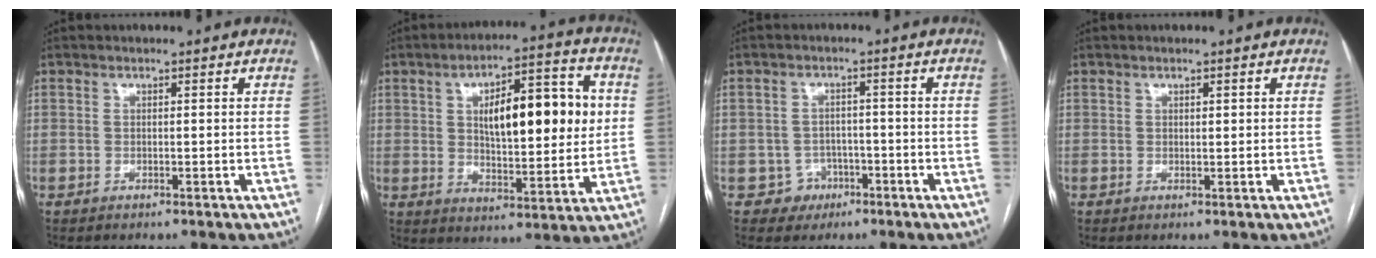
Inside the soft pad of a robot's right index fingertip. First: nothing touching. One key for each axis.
{"total": 16.8, "fx": 3.3, "fy": 5.7, "fz": 15.5, "tx": -0.228, "ty": 0.025, "tz": 0.054}
{"total": 3.7, "fx": -1.6, "fy": 3.3, "fz": -0.2, "tx": 0.017, "ty": 0.017, "tz": -0.020}
{"total": 0.7, "fx": 0.4, "fy": 0.3, "fz": 0.5, "tx": -0.005, "ty": 0.000, "tz": 0.006}